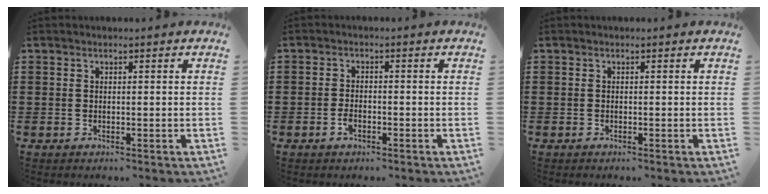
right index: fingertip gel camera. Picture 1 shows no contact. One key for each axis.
{"total": 1.8, "fx": -0.9, "fy": 0.9, "fz": 1.3, "tx": -0.032, "ty": -0.003, "tz": -0.019}
{"total": 0.0}